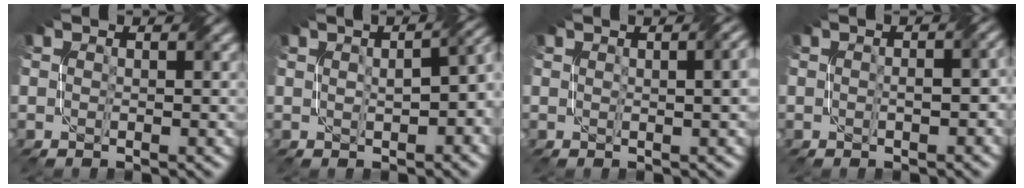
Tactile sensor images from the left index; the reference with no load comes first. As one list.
[{"total": 7.0, "force": [0.2, 3.9, 5.8], "torque": [-0.054, 0.004, 0.018]}, {"total": 3.6, "force": [0.8, 1.7, 3.0], "torque": [-0.012, 0.022, 0.011]}, {"total": 2.5, "force": [-0.4, 1.3, 2.1], "torque": [-0.025, 0.002, 0.008]}]